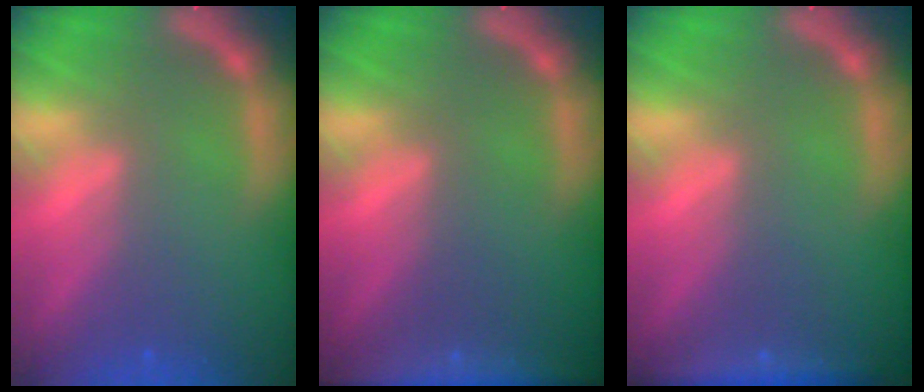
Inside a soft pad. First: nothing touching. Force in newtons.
{"total": 6.0}
{"total": 3.0}